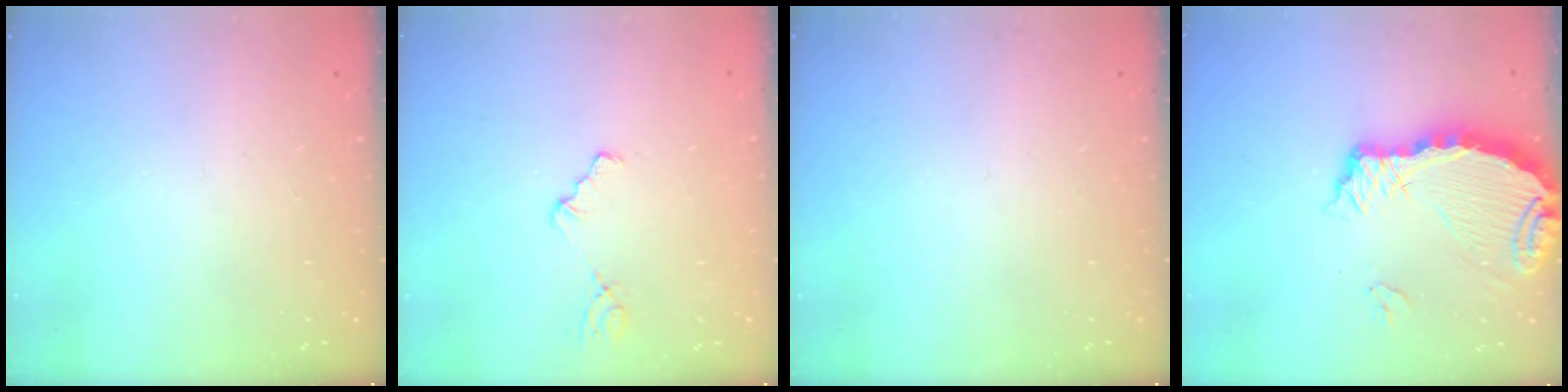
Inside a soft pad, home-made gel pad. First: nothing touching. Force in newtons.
{"total": 1.9, "press": 1.9, "slide": 0.3}
{"total": 0.0}
{"total": 9.7, "press": 9.6, "slide": 1.2}